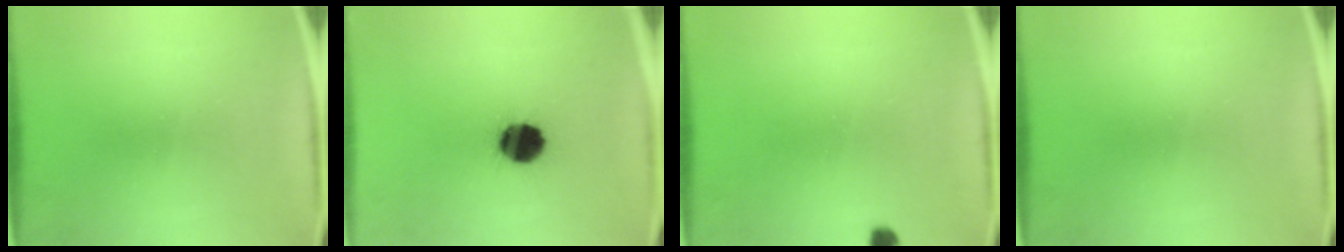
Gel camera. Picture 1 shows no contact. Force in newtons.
{"total": 11.2}
{"total": 1.4}
{"total": 0.0}